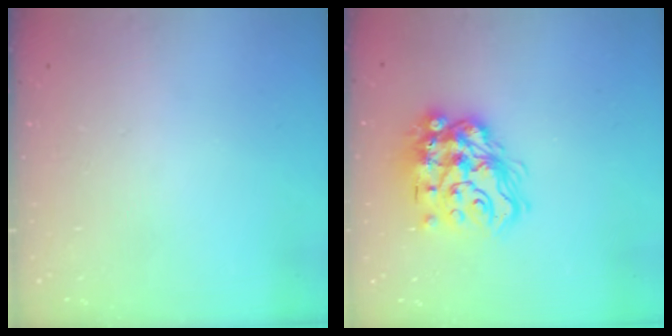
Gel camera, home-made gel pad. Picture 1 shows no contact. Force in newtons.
{"total": 17.8, "press": 17.7, "slide": 1.1}